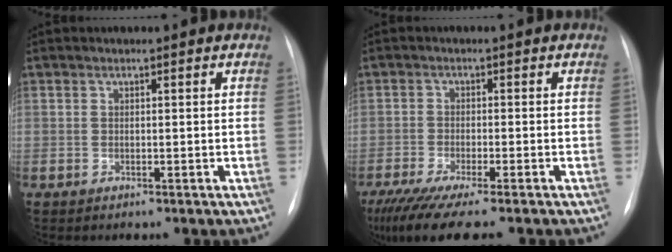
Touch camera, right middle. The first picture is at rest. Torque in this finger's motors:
{"motor_torque": [1.17, -0.97, 0.22, 0.07]}